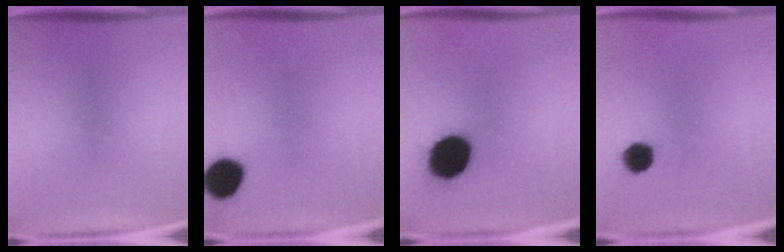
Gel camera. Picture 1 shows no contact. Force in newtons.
{"total": 9.6}
{"total": 17.7}
{"total": 5.0}